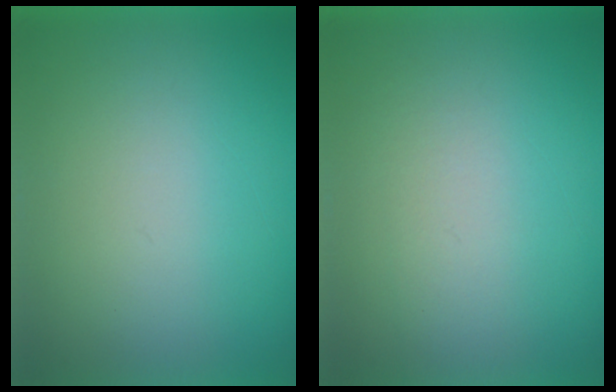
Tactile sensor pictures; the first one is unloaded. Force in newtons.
{"total": 1.3}